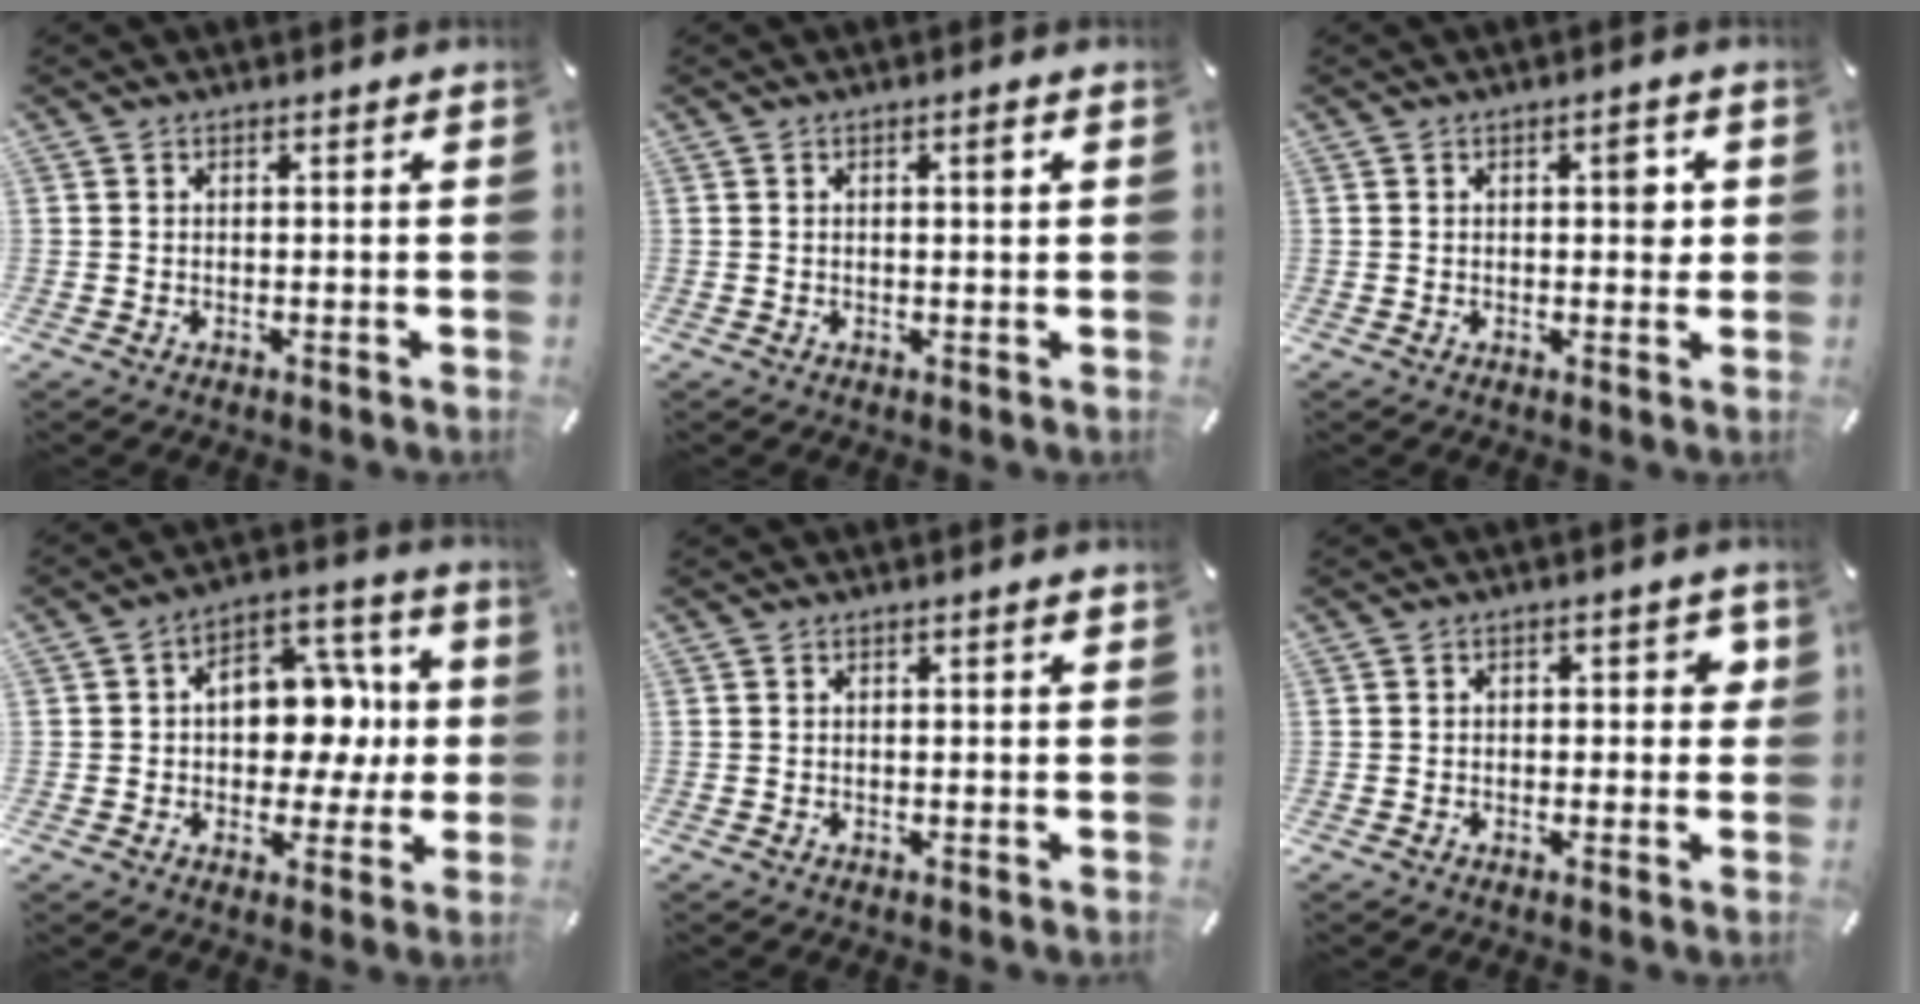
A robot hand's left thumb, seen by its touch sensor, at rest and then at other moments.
{"total": 1.6, "force": [0.5, 0.5, 1.4], "torque": [-0.020, 0.001, 0.004]}
{"total": 4.0, "force": [0.9, 2.0, 3.4], "torque": [-0.028, -0.006, 0.003]}
{"total": 13.4, "force": [0.3, 10.1, 8.8], "torque": [-0.102, -0.001, 0.010]}
{"total": 0.9, "force": [0.3, 0.2, 0.8], "torque": [-0.015, 0.002, 0.003]}
{"total": 3.0, "force": [-0.1, 1.9, 2.3], "torque": [-0.020, 0.001, -0.009]}